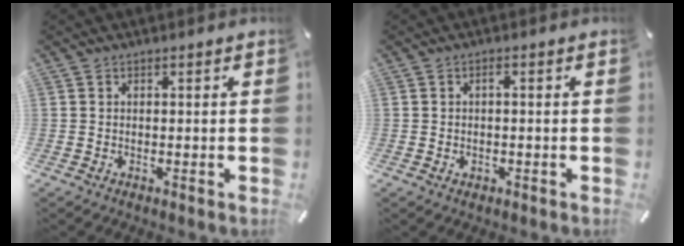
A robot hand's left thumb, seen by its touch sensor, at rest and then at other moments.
{"total": 1.5, "force": [-0.2, 0.8, 1.3], "torque": [-0.025, 0.006, -0.005]}